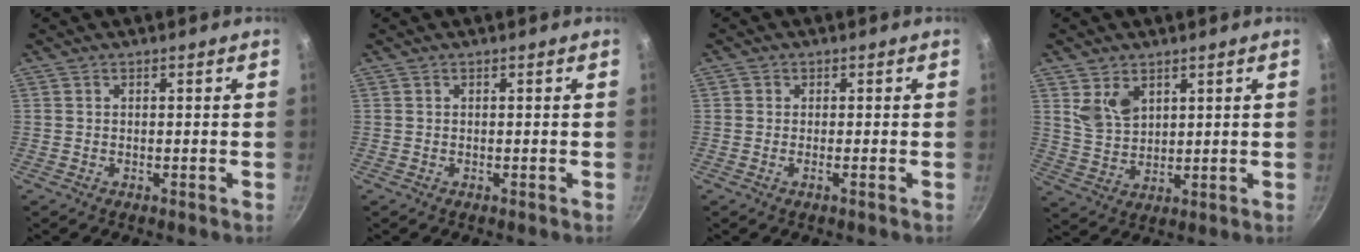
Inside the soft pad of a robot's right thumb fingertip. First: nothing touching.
{"total": 0.0}
{"total": 0.9, "force": [-0.5, 0.3, 0.7], "torque": [-0.022, 0.002, -0.014]}
{"total": 6.5, "force": [3.1, 4.3, 3.8], "torque": [-0.055, -0.023, 0.067]}